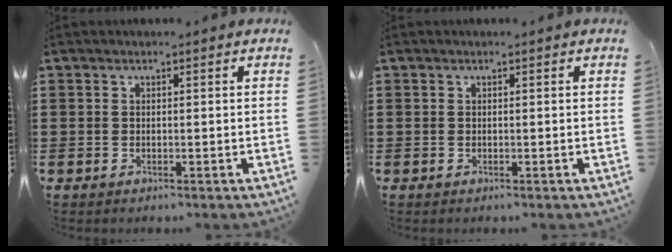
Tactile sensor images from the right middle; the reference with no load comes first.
{"total": 0.0}